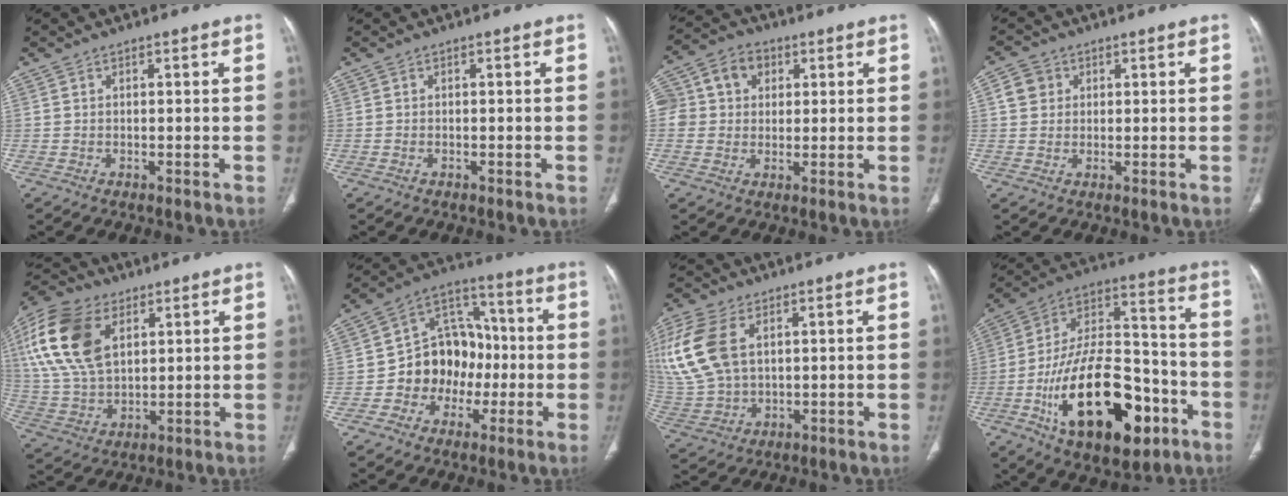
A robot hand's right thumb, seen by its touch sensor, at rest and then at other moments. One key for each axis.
{"total": 0.0}
{"total": 11.2, "fx": 2.8, "fy": 9.5, "fz": 5.3, "tx": -0.083, "ty": 0.021, "tz": 0.043}
{"total": 3.9, "fx": 1.1, "fy": 3.5, "fz": 1.3, "tx": -0.009, "ty": 0.002, "tz": 0.018}
{"total": 19.2, "fx": 7.0, "fy": 11.7, "fz": 13.5, "tx": -0.274, "ty": -0.011, "tz": 0.131}
{"total": 13.9, "fx": -2.5, "fy": 11.3, "fz": 7.6, "tx": -0.070, "ty": 0.044, "tz": -0.045}
{"total": 17.9, "fx": 5.4, "fy": 11.3, "fz": 12.7, "tx": -0.307, "ty": -0.005, "tz": 0.112}
{"total": 27.6, "fx": -10.9, "fy": 13.6, "fz": 21.4, "tx": -0.363, "ty": 0.051, "tz": -0.167}